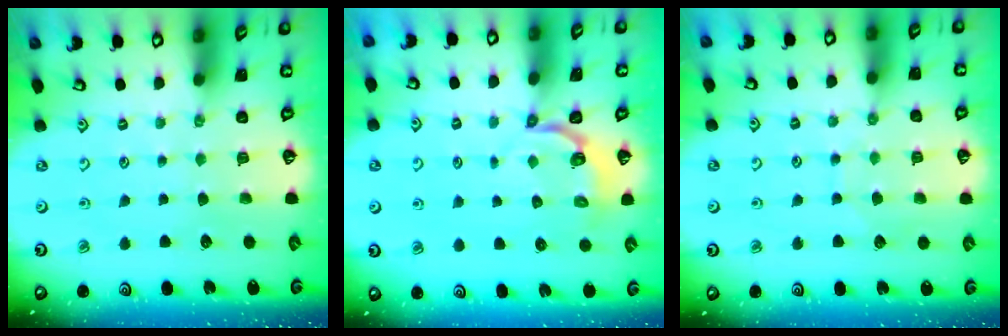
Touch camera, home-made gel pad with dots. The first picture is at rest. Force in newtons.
{"total": 3.4, "press": 2.5, "slide": 2.3}
{"total": 5.8, "press": 5.8, "slide": 0.5}